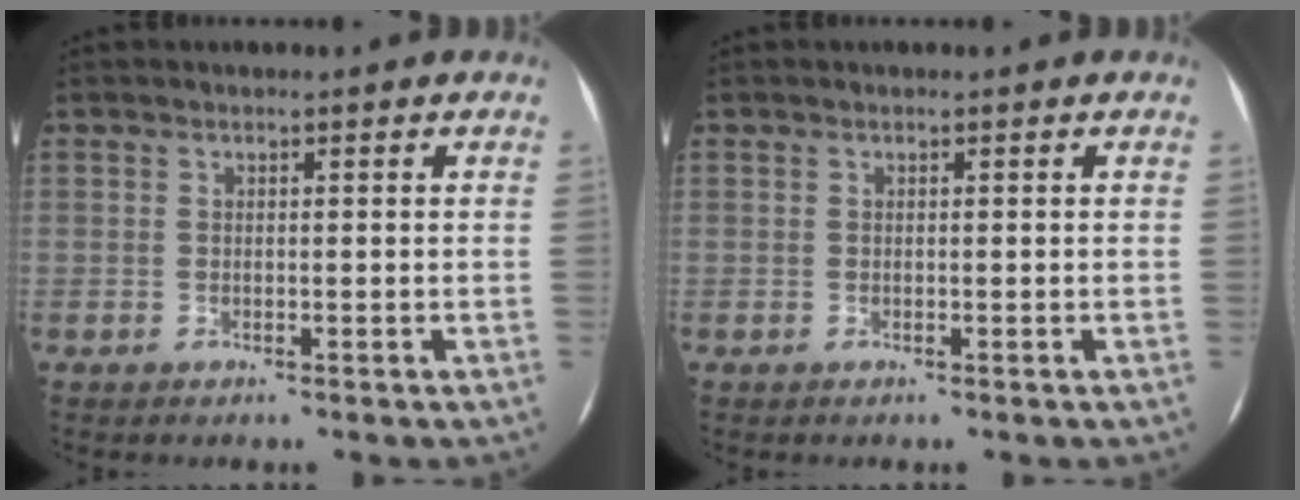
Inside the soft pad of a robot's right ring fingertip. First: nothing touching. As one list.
[{"total": 0.0}]